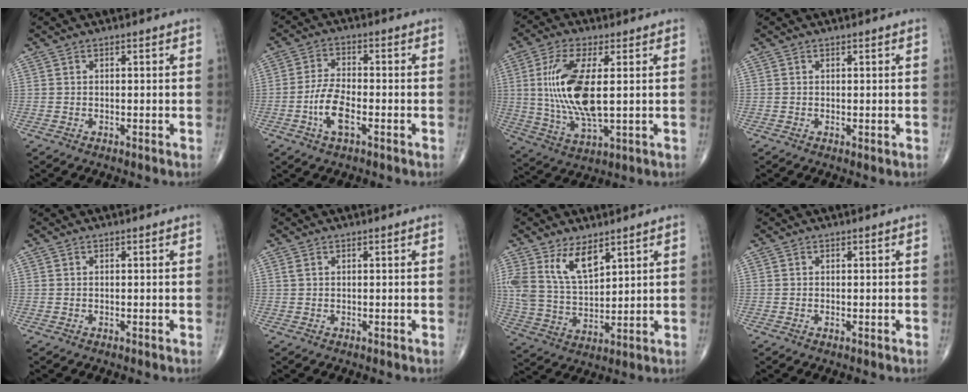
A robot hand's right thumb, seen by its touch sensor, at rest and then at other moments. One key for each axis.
{"total": 6.9, "fx": -2.4, "fy": 2.8, "fz": 5.8, "tx": -0.121, "ty": 0.014, "tz": -0.048}
{"total": 14.7, "fx": 1.6, "fy": 5.3, "fz": 13.7, "tx": -0.292, "ty": -0.015, "tz": 0.038}
{"total": 0.5, "fx": 0.0, "fy": 0.2, "fz": 0.5, "tx": -0.008, "ty": -0.003, "tz": 0.001}
{"total": 0.0}
{"total": 0.5, "fx": 0.2, "fy": 0.3, "fz": 0.4, "tx": -0.011, "ty": 0.008, "tz": 0.004}
{"total": 10.2, "fx": 5.9, "fy": 4.8, "fz": 6.8, "tx": -0.121, "ty": -0.028, "tz": 0.126}
{"total": 0.0}